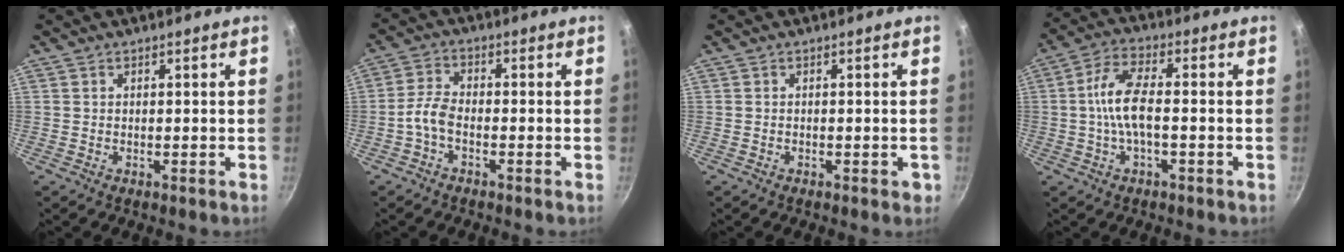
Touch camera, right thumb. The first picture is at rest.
{"total": 4.0, "force": [-2.0, 1.8, 2.9], "torque": [-0.069, 0.022, -0.050]}
{"total": 1.3, "force": [-0.5, 0.8, 1.0], "torque": [-0.010, 0.004, -0.005]}
{"total": 8.0, "force": [-1.0, 3.2, 7.3], "torque": [-0.149, 0.025, -0.028]}